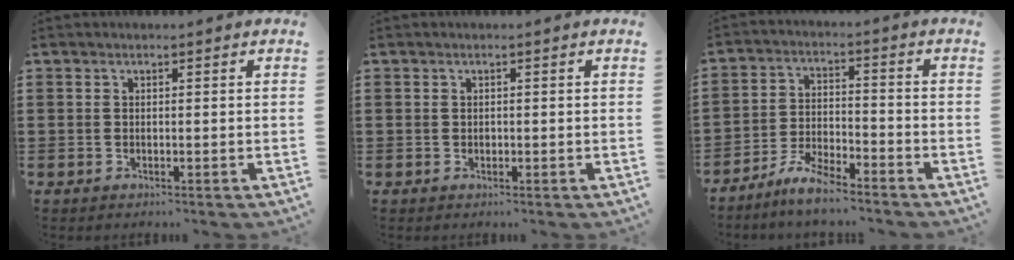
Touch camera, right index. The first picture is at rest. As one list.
[{"total": 0.6, "force": [0.0, 0.5, 0.3], "torque": [-0.009, 0.002, -0.001]}, {"total": 5.7, "force": [-5.3, 0.7, 2.0], "torque": [-0.056, -0.001, -0.106]}]